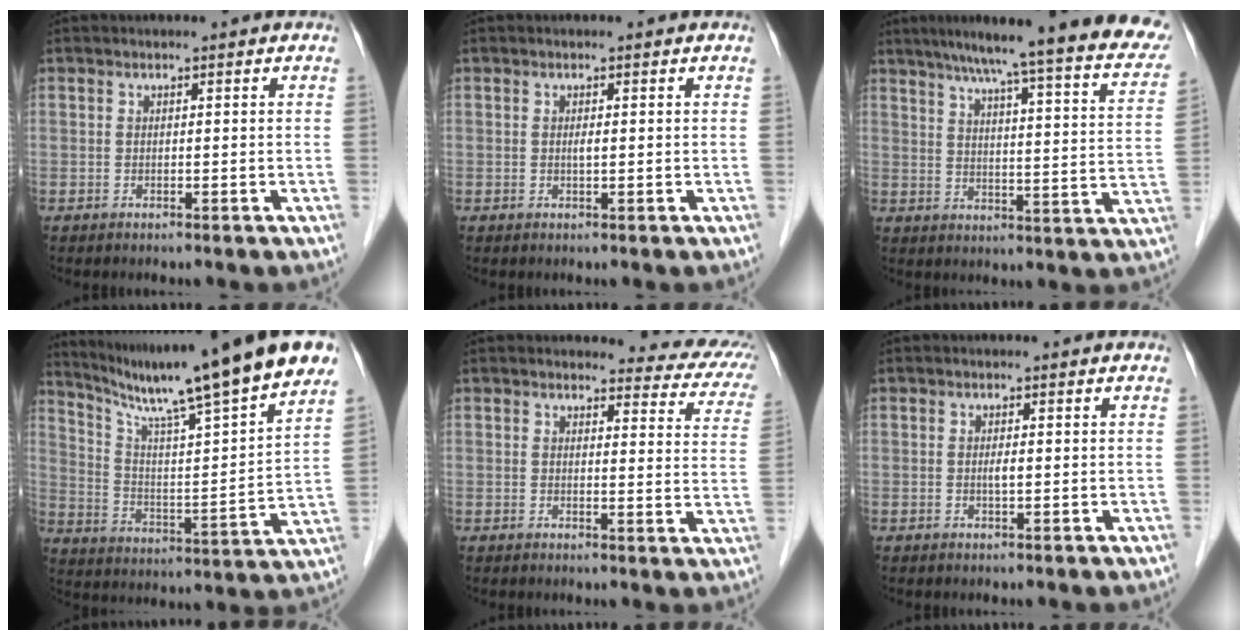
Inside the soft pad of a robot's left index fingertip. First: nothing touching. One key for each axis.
{"total": 0.8, "fx": 0.0, "fy": 0.1, "fz": 0.8, "tx": -0.016, "ty": -0.001, "tz": 0.001}
{"total": 26.0, "fx": 22.5, "fy": 1.4, "fz": 13.0, "tx": -0.185, "ty": -0.039, "tz": 0.273}
{"total": 23.7, "fx": 18.9, "fy": -0.1, "fz": 14.3, "tx": -0.231, "ty": -0.022, "tz": 0.282}
{"total": 9.9, "fx": 9.1, "fy": 2.8, "fz": 2.7, "tx": 0.000, "ty": -0.035, "tz": 0.069}
{"total": 1.1, "fx": 0.0, "fy": 0.1, "fz": 1.1, "tx": -0.020, "ty": -0.001, "tz": 0.000}